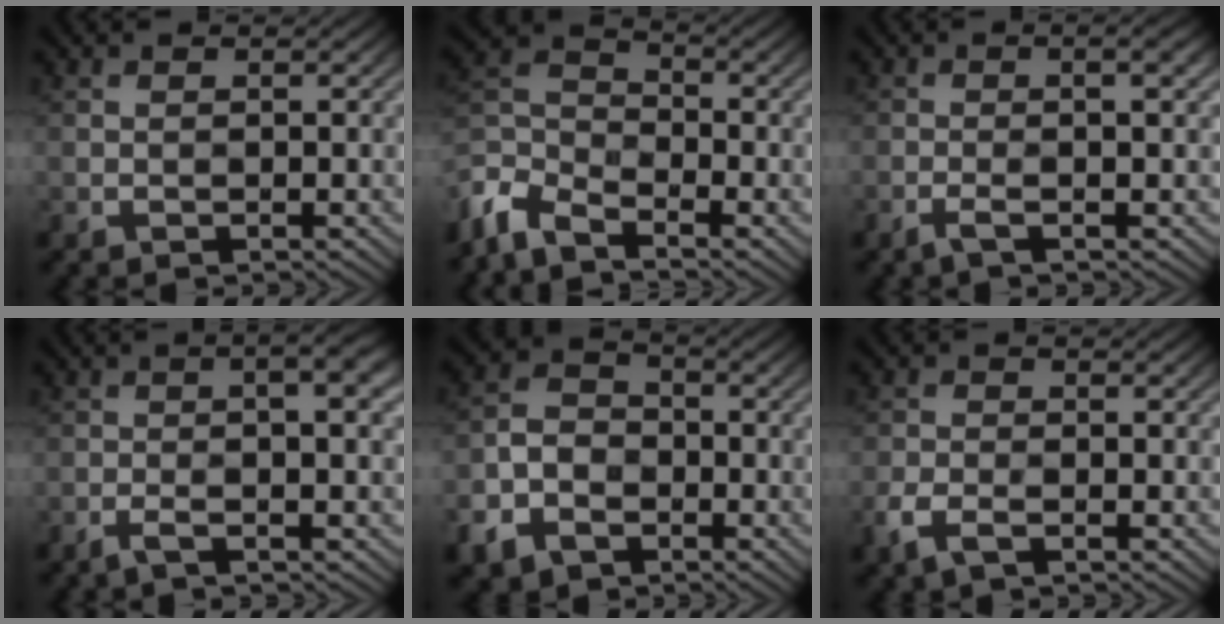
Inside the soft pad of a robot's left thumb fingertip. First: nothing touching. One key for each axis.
{"total": 7.2, "fx": -5.2, "fy": 3.0, "fz": 4.0, "tx": -0.096, "ty": -0.001, "tz": -0.125}
{"total": 3.5, "fx": 0.7, "fy": 0.6, "fz": 3.4, "tx": -0.043, "ty": 0.008, "tz": -0.003}
{"total": 4.2, "fx": 0.3, "fy": 0.6, "fz": 4.1, "tx": -0.058, "ty": 0.013, "tz": -0.007}
{"total": 7.3, "fx": -3.0, "fy": 5.5, "fz": 3.6, "tx": -0.088, "ty": -0.010, "tz": -0.076}
{"total": 3.1, "fx": -1.0, "fy": 1.7, "fz": 2.3, "tx": -0.053, "ty": -0.005, "tz": -0.030}